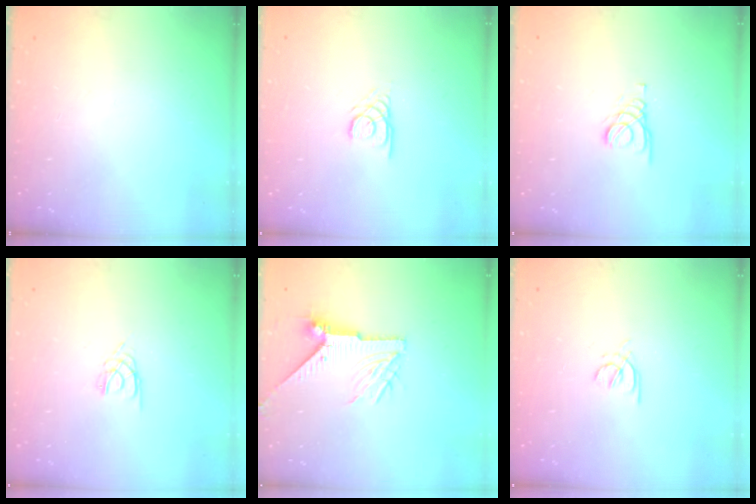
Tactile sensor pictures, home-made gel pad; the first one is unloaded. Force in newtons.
{"total": 2.4, "press": 2.4, "slide": 0.2}
{"total": 1.8, "press": 1.8, "slide": 0.2}
{"total": 1.6, "press": 1.6, "slide": 0.3}
{"total": 9.0, "press": 9.0, "slide": 0.4}
{"total": 2.0, "press": 1.9, "slide": 0.5}